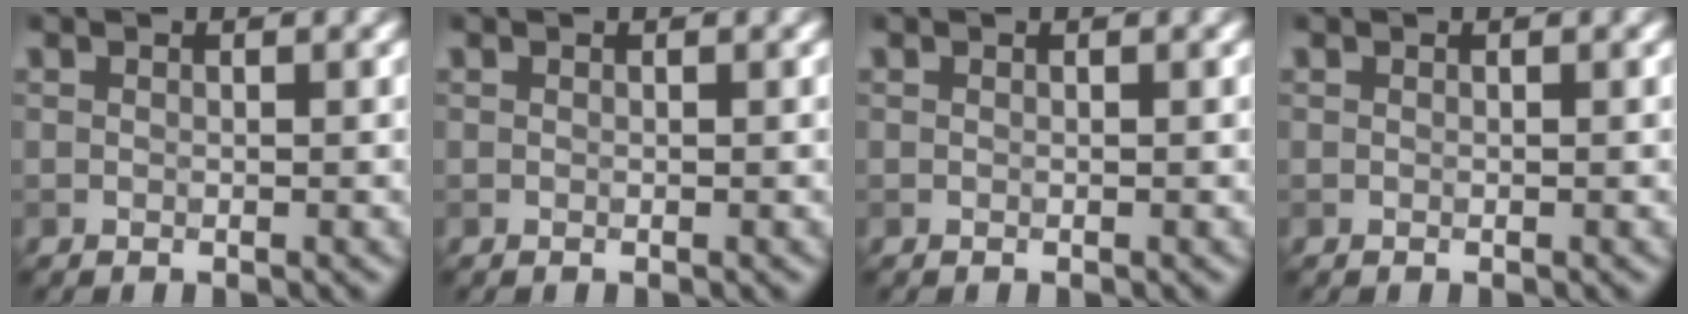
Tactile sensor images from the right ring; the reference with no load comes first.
{"total": 0.0}
{"total": 0.0}
{"total": 0.0}